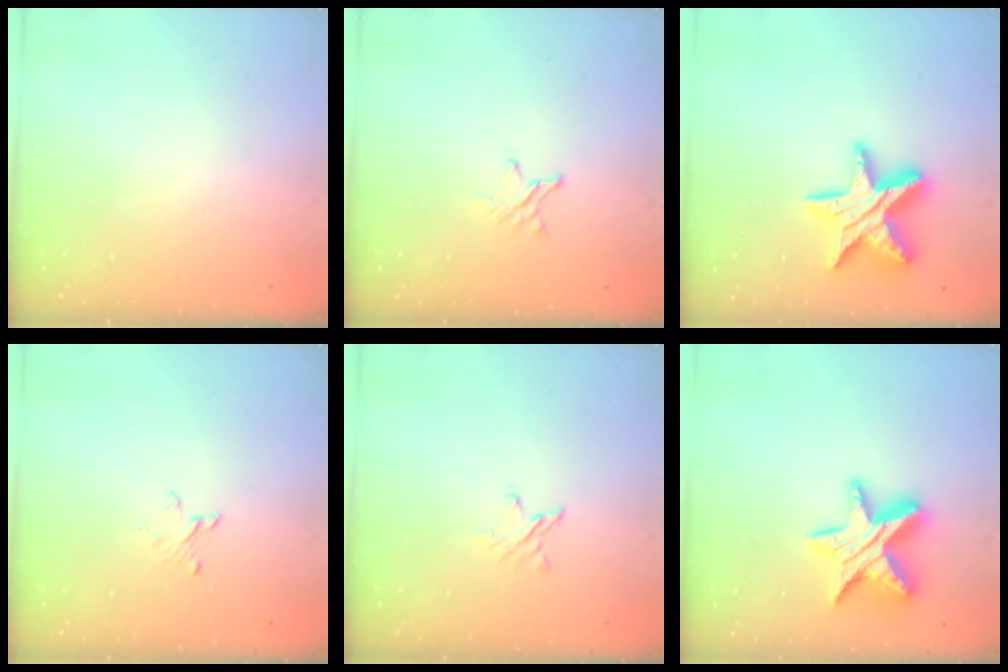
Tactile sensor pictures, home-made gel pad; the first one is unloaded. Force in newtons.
{"total": 2.4, "press": 2.4, "slide": 0.2}
{"total": 16.8, "press": 16.7, "slide": 1.1}
{"total": 3.0, "press": 3.0, "slide": 0.3}
{"total": 3.0, "press": 3.0, "slide": 0.4}
{"total": 14.6, "press": 14.5, "slide": 1.2}